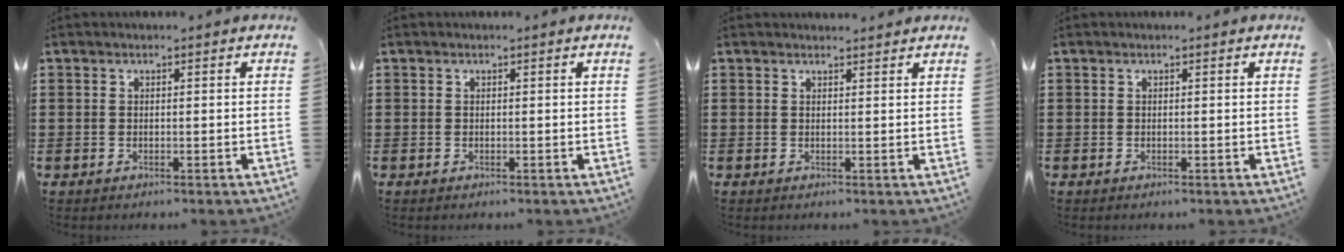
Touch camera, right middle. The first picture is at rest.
{"total": 0.0}
{"total": 1.0, "force": [1.0, 0.1, 0.1], "torque": [0.004, -0.002, 0.018]}
{"total": 0.0}